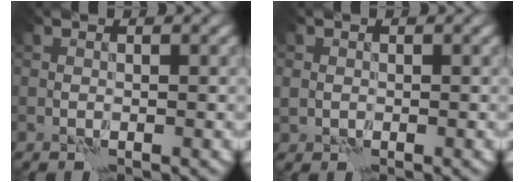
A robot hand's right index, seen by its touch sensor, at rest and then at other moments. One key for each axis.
{"total": 1.1, "fx": -0.1, "fy": 1.1, "fz": 0.3, "tx": -0.005, "ty": -0.003, "tz": -0.002}